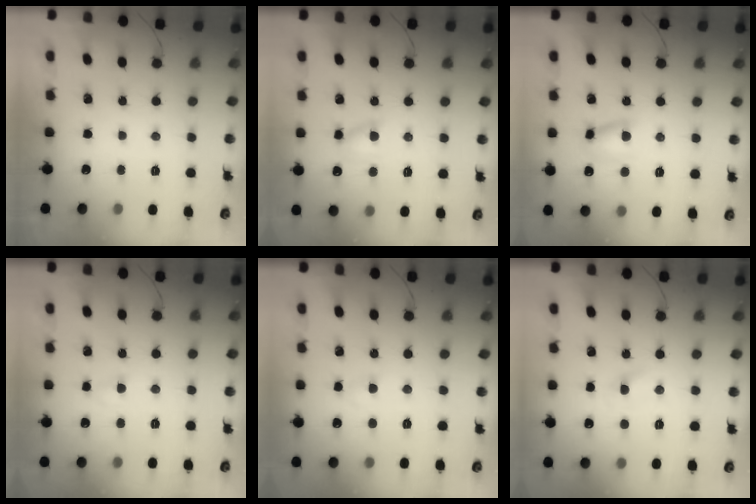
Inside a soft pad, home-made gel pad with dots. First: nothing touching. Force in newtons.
{"total": 6.4, "press": 6.2, "slide": 1.4}
{"total": 7.4, "press": 7.4, "slide": 0.2}
{"total": 2.7, "press": 2.5, "slide": 0.9}
{"total": 2.1, "press": 1.9, "slide": 0.9}
{"total": 1.6, "press": 1.4, "slide": 0.8}